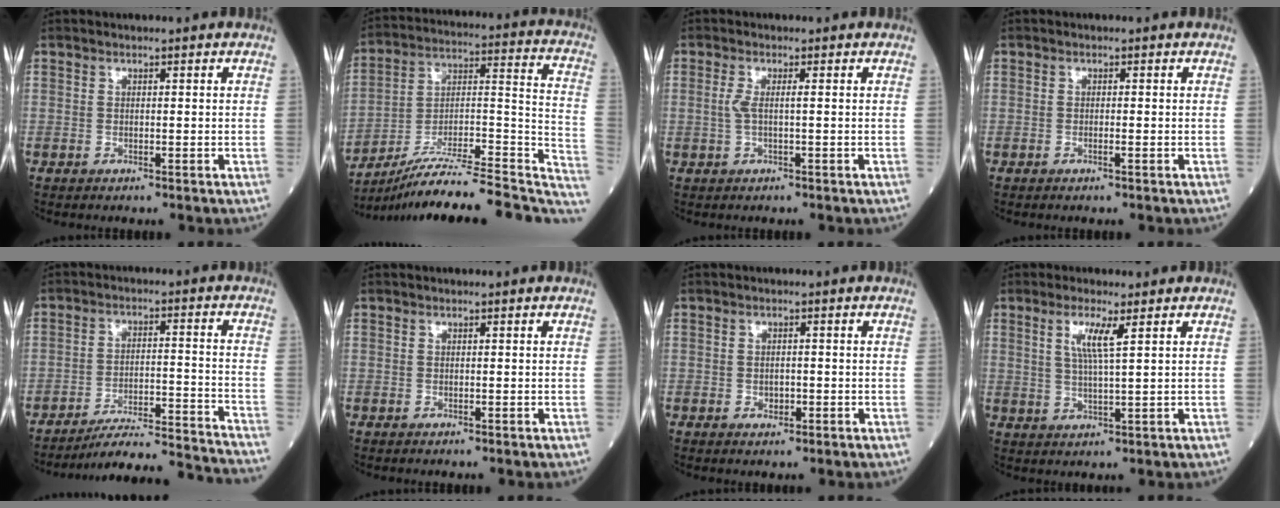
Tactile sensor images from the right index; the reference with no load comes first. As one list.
[{"total": 23.7, "force": [-20.2, 2.4, 12.1], "torque": [-0.141, 0.026, -0.312]}, {"total": 2.2, "force": [0.1, 0.3, 2.2], "torque": [-0.054, 0.002, 0.002]}, {"total": 0.7, "force": [-0.3, -0.1, 0.6], "torque": [-0.014, 0.000, -0.006]}, {"total": 16.3, "force": [-15.8, -1.5, 3.6], "torque": [-0.046, -0.005, -0.230]}, {"total": 0.0}, {"total": 1.7, "force": [-0.5, 1.1, 1.1], "torque": [-0.017, 0.002, -0.005]}, {"total": 4.5, "force": [1.9, -0.1, 4.1], "torque": [-0.083, -0.003, 0.037]}]